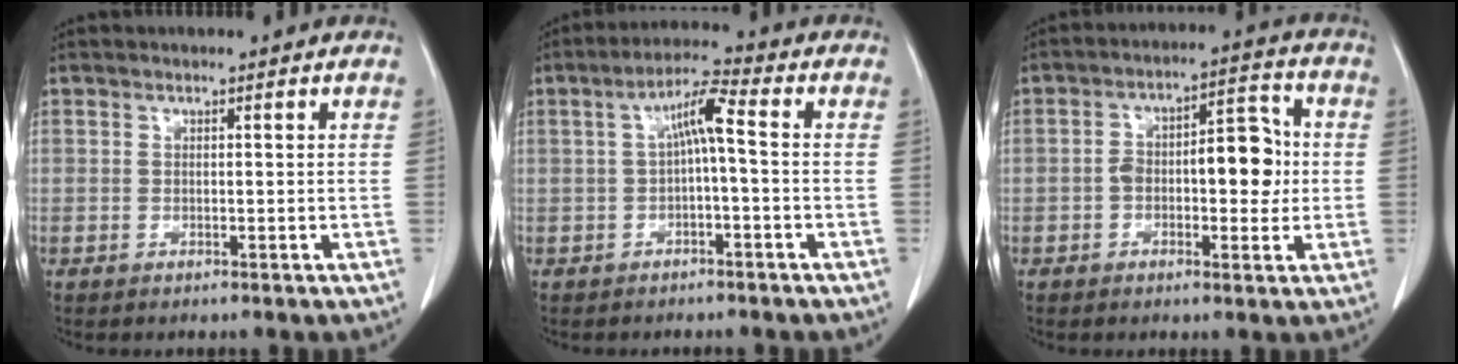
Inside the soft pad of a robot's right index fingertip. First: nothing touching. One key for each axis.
{"total": 5.5, "fx": 0.0, "fy": 0.6, "fz": 5.5, "tx": -0.099, "ty": 0.023, "tz": 0.001}
{"total": 9.5, "fx": -0.4, "fy": 4.1, "fz": 8.6, "tx": -0.130, "ty": 0.034, "tz": -0.003}